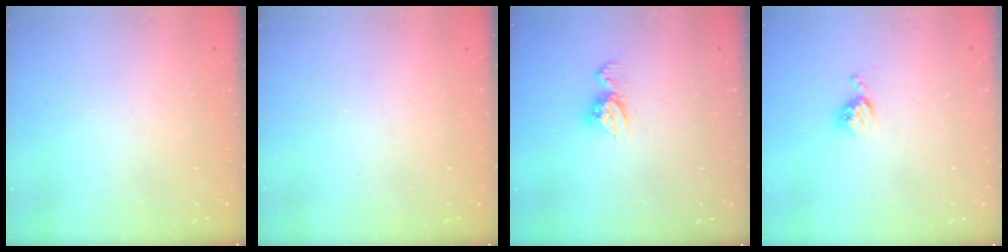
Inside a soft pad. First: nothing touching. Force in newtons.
{"total": 0.0}
{"total": 7.8, "press": 7.8, "slide": 0.6}
{"total": 4.2, "press": 4.2, "slide": 0.5}